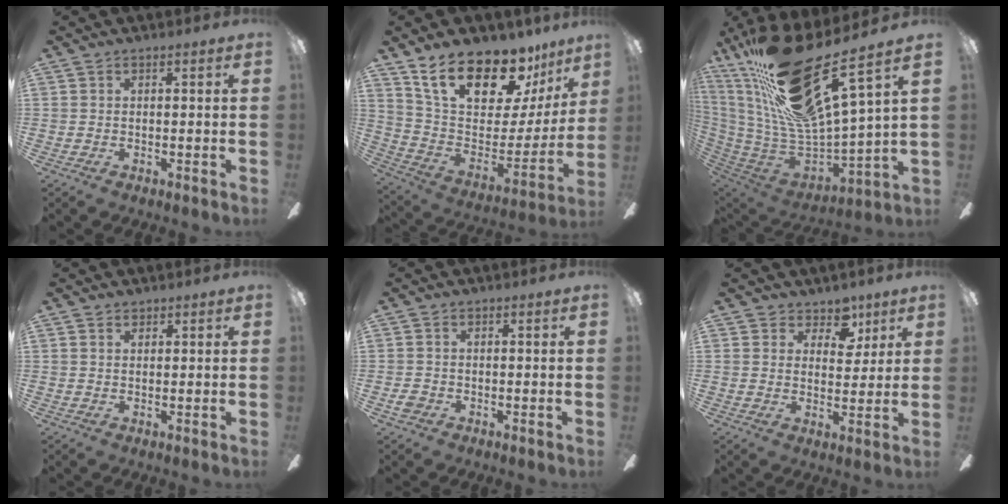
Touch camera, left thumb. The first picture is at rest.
{"total": 22.3, "force": [16.1, 9.7, 12.0], "torque": [-0.196, -0.106, 0.285]}
{"total": 28.9, "force": [18.3, 7.7, 21.0], "torque": [-0.389, -0.122, 0.316]}
{"total": 1.3, "force": [1.0, 0.8, 0.3], "torque": [-0.005, 0.001, 0.019]}
{"total": 2.1, "force": [-0.9, 1.7, 1.0], "torque": [-0.023, 0.004, -0.019]}
{"total": 7.1, "force": [4.7, 4.8, 2.3], "torque": [-0.025, -0.025, 0.081]}